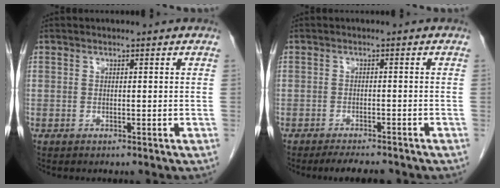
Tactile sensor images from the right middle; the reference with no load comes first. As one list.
[{"total": 4.9, "force": [-4.3, 1.0, 2.0], "torque": [-0.028, -0.008, -0.064]}]